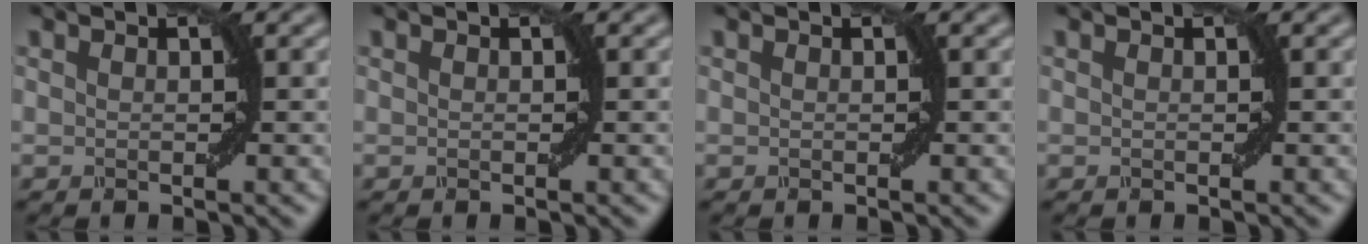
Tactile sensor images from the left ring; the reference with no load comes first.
{"total": 0.0}
{"total": 0.0}
{"total": 0.0}